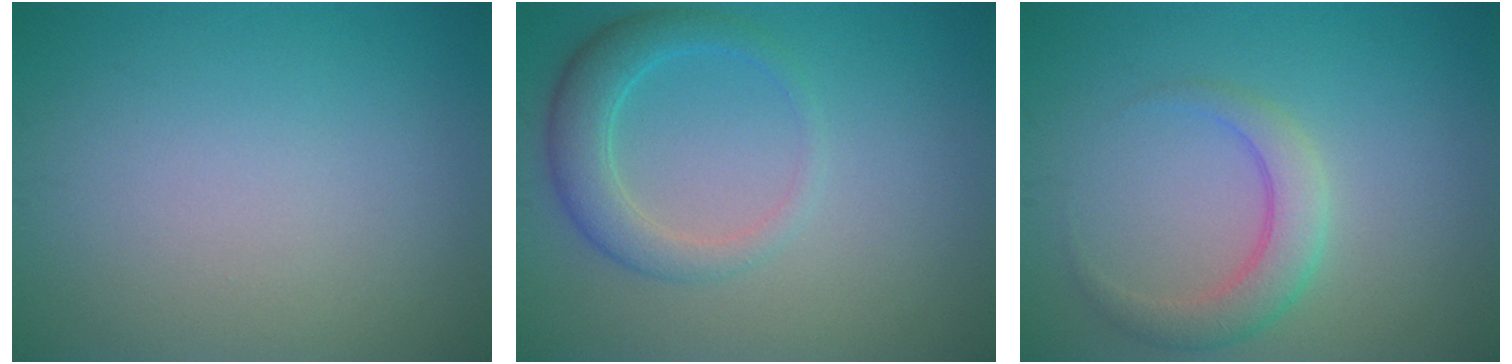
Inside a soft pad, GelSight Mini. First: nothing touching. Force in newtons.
{"total": 3.6, "press": 3.6, "slide": 0.3}
{"total": 3.1, "press": 3.1, "slide": 0.3}